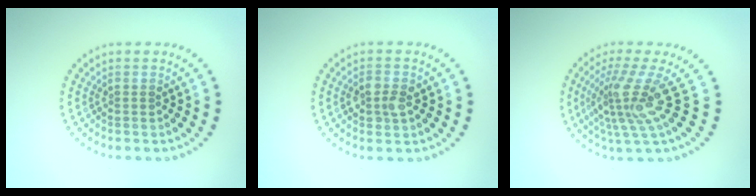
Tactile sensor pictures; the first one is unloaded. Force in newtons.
{"total": 2.1, "press": 2.1, "slide": 0.1}
{"total": 4.4, "press": 3.1, "slide": 3.1}